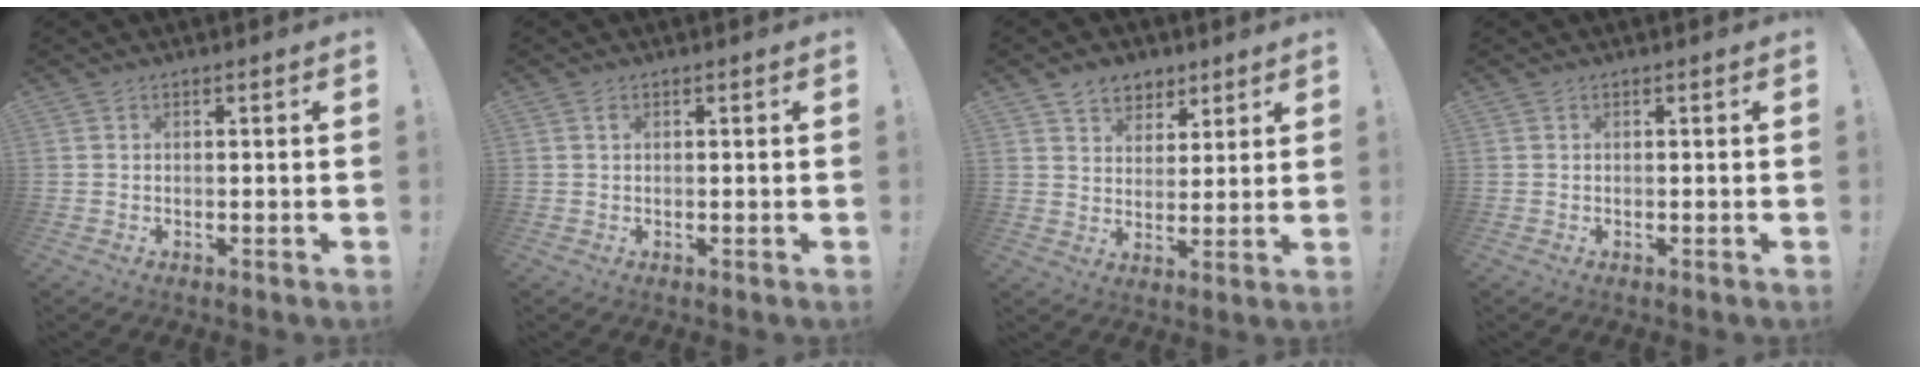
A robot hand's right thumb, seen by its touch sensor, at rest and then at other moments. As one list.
[{"total": 0.6, "force": [0.2, 0.4, 0.5], "torque": [-0.004, -0.001, 0.001]}, {"total": 7.8, "force": [5.1, 5.7, 1.4], "torque": [-0.018, -0.032, 0.100]}, {"total": 0.0}]